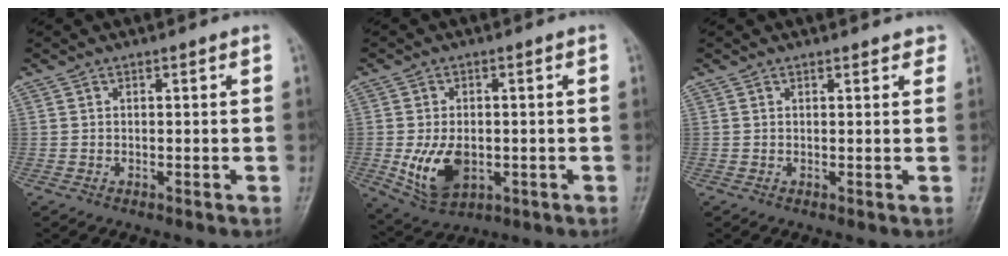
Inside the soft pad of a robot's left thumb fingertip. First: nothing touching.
{"total": 9.6, "force": [-1.7, 6.3, 7.1], "torque": [-0.117, -0.008, -0.017]}
{"total": 1.7, "force": [1.3, 0.9, 0.6], "torque": [0.012, -0.002, 0.008]}